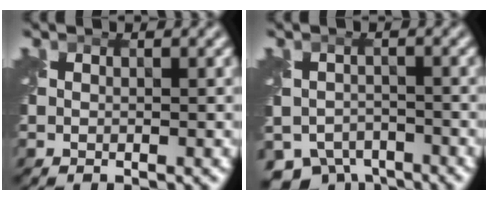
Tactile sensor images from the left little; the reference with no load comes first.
{"total": 6.0, "force": [-4.6, 3.3, 2.0], "torque": [-0.030, -0.024, -0.076]}